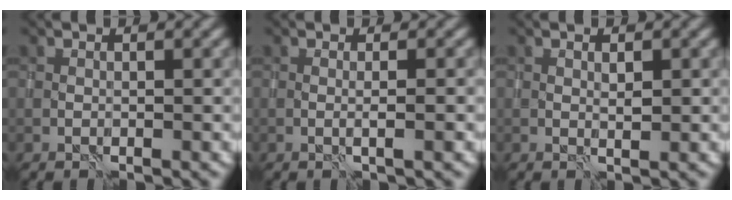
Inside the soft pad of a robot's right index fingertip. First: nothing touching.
{"total": 1.4, "force": [0.0, 0.2, 1.4], "torque": [-0.018, -0.001, -0.004]}
{"total": 1.0, "force": [0.5, 0.3, 0.8], "torque": [-0.014, -0.002, 0.009]}